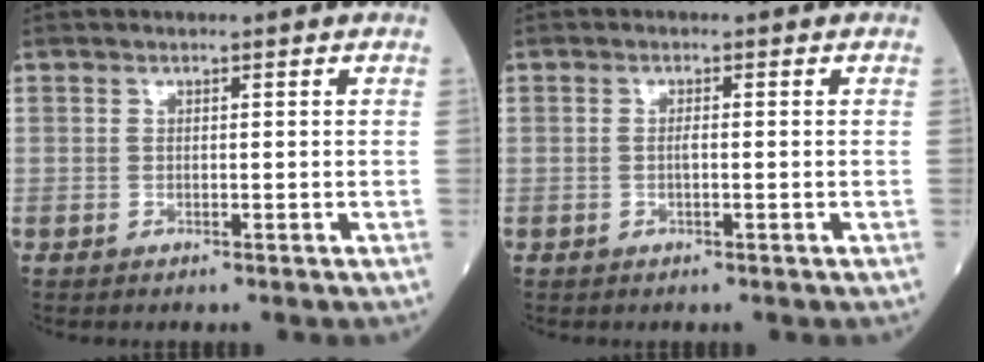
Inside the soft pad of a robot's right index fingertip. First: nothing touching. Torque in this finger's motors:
{"motor_torque": [0.09, 0.05, -0.08, 0.00]}